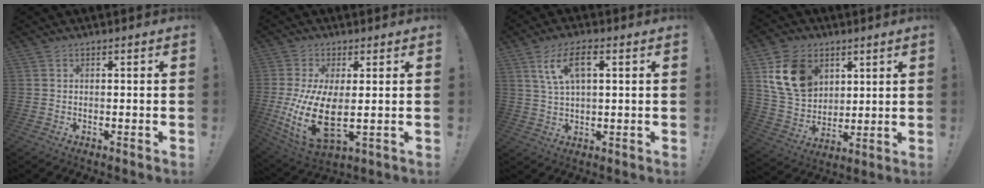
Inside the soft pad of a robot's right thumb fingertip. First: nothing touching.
{"total": 14.1, "force": [-0.4, 6.6, 12.5], "torque": [-0.248, -0.018, -0.002]}
{"total": 8.7, "force": [3.6, 3.3, 7.2], "torque": [-0.132, 0.005, 0.065]}
{"total": 16.4, "force": [6.7, 12.1, 8.8], "torque": [-0.165, -0.019, 0.136]}